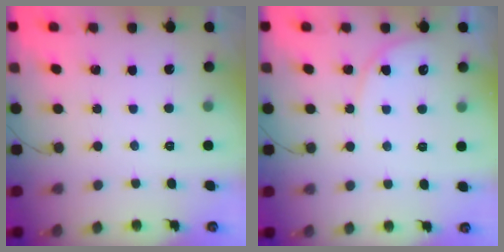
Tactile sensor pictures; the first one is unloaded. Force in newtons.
{"total": 6.7, "press": 6.7, "slide": 0.3}